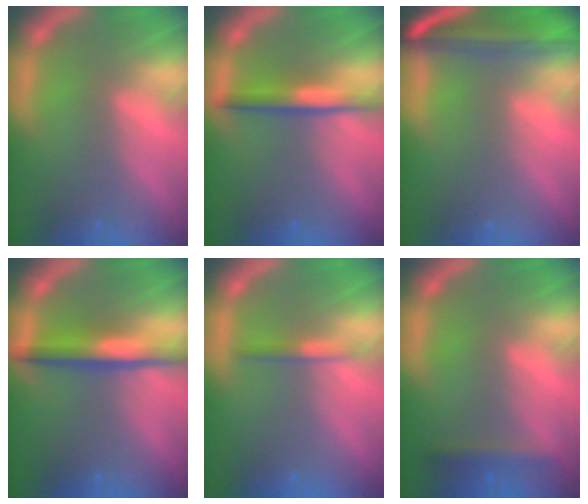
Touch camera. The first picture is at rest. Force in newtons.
{"total": 3.4}
{"total": 9.0}
{"total": 4.5}
{"total": 1.4}
{"total": 1.9}